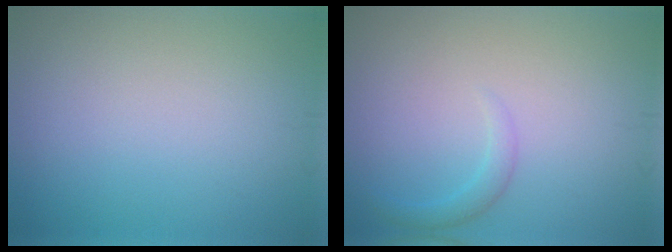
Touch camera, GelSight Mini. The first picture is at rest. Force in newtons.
{"total": 1.4, "press": 1.4, "slide": 0.1}